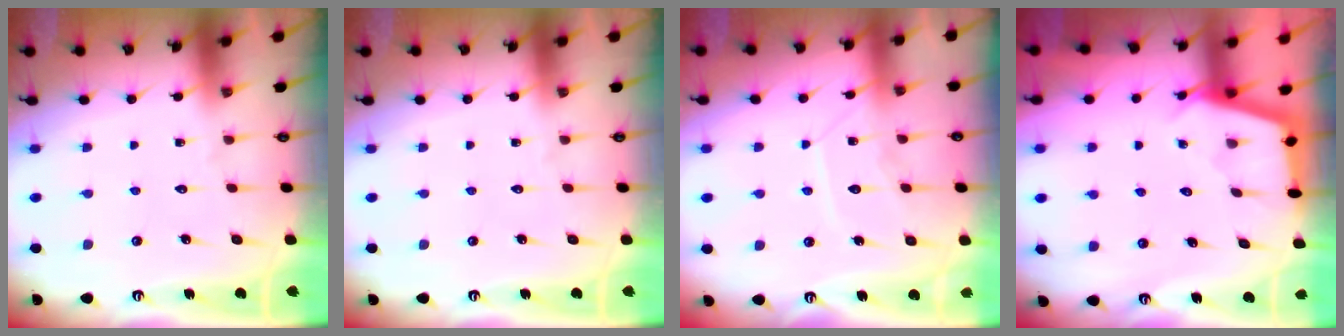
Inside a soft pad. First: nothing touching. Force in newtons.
{"total": 0.0}
{"total": 9.8, "press": 9.8, "slide": 0.8}
{"total": 2.8, "press": 2.8, "slide": 0.3}